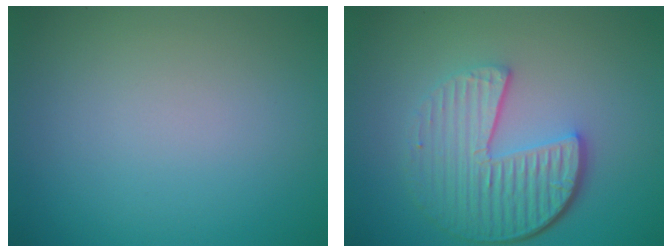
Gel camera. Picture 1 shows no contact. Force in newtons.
{"total": 6.2, "press": 4.4, "slide": 4.4}